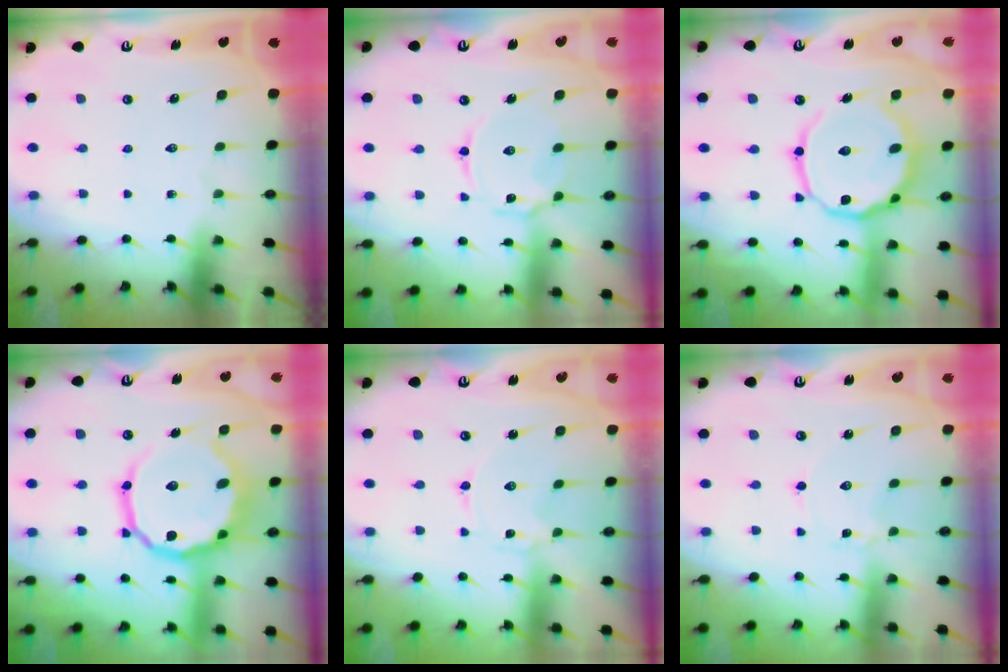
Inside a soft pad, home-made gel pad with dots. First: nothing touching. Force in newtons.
{"total": 7.0, "press": 7.0, "slide": 0.4}
{"total": 15.6, "press": 15.5, "slide": 1.2}
{"total": 18.2, "press": 18.0, "slide": 2.7}
{"total": 0.0}
{"total": 1.4, "press": 1.4, "slide": 0.1}